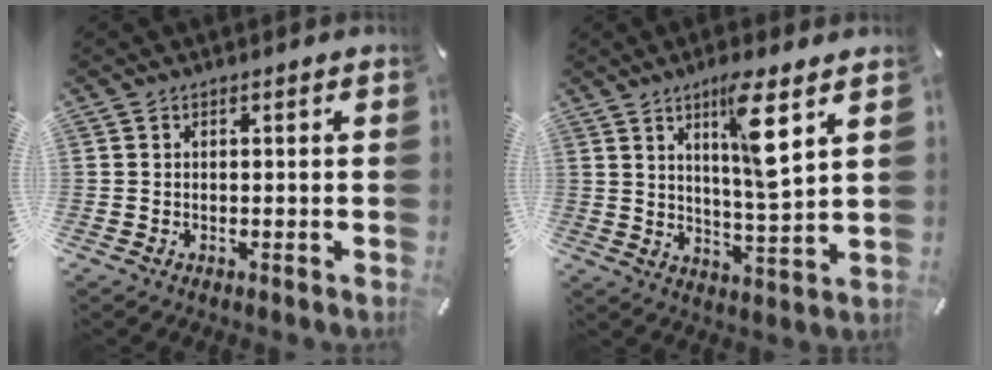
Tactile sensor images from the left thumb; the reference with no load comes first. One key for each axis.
{"total": 10.6, "fx": 5.2, "fy": 1.6, "fz": 9.1, "tx": -0.147, "ty": -0.027, "tz": 0.080}